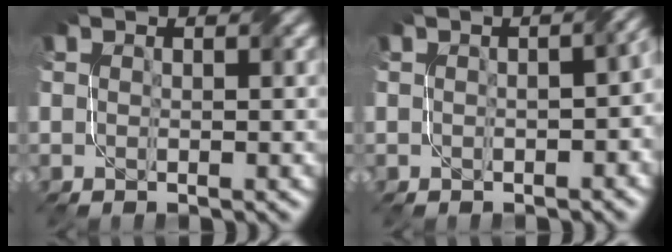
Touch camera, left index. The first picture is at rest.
{"total": 4.4, "force": [-0.3, 2.1, 3.9], "torque": [-0.029, 0.001, 0.004]}